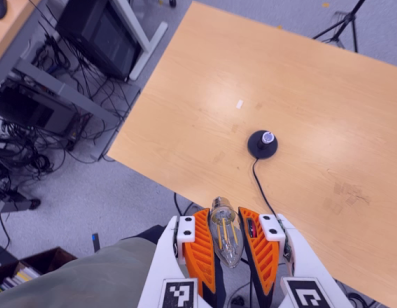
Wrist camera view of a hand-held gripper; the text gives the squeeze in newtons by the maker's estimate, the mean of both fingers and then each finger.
{"total": 22.4, "left": 24.8, "right": 20.1}